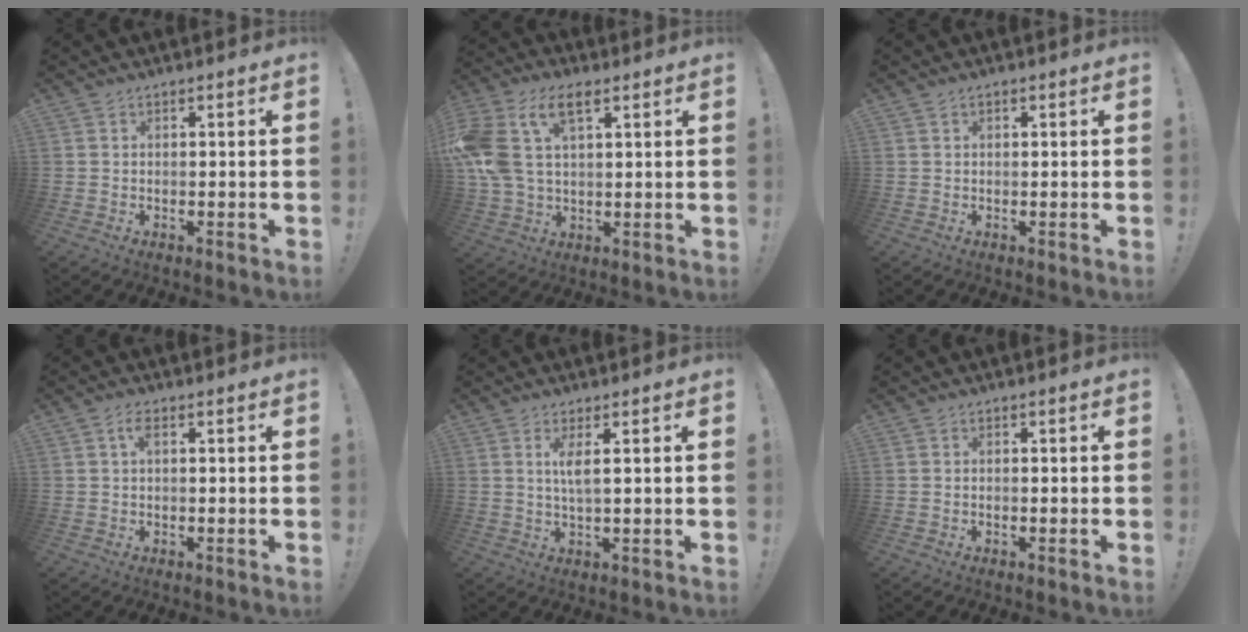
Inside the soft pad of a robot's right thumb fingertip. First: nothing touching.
{"total": 15.2, "force": [6.0, 8.7, 10.9], "torque": [-0.228, -0.016, 0.108]}
{"total": 0.6, "force": [0.2, 0.5, 0.3], "torque": [-0.003, 0.001, 0.003]}
{"total": 2.9, "force": [0.9, 1.4, 2.4], "torque": [-0.046, 0.007, 0.012]}
{"total": 4.4, "force": [1.3, 0.5, 4.2], "torque": [-0.075, -0.005, 0.019]}
{"total": 0.7, "force": [-0.5, 0.1, 0.5], "torque": [-0.016, 0.004, -0.007]}